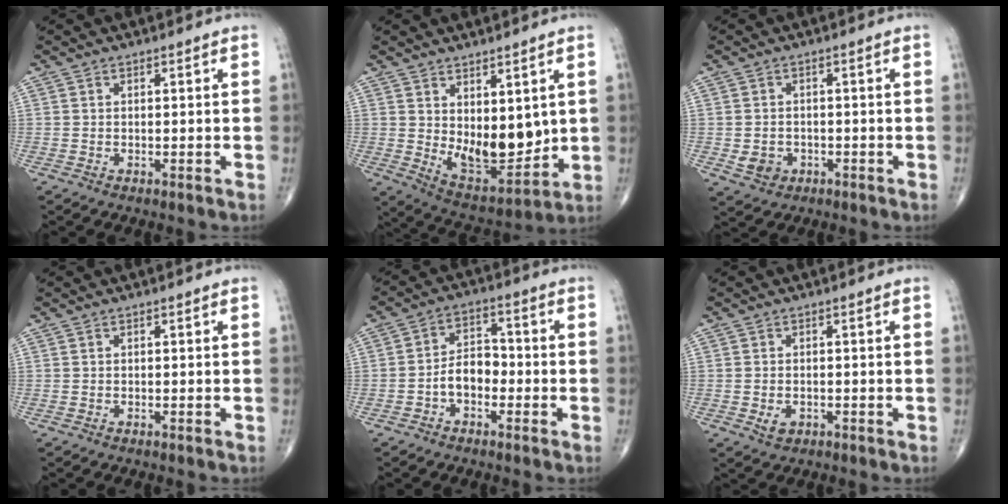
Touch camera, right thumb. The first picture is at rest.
{"total": 12.3, "force": [1.7, 6.6, 10.2], "torque": [-0.117, -0.038, 0.053]}
{"total": 3.6, "force": [-1.0, 3.1, 1.6], "torque": [-0.016, 0.004, -0.009]}
{"total": 0.0}
{"total": 6.3, "force": [-2.1, 4.1, 4.2], "torque": [-0.053, 0.033, -0.048]}
{"total": 2.4, "force": [-0.8, 1.7, 1.5], "torque": [-0.020, 0.002, -0.007]}